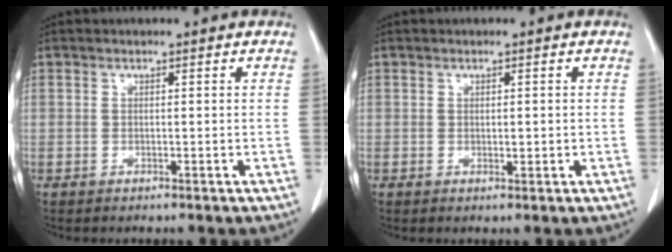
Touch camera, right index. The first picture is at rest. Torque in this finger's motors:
{"motor_torque": [-0.07, 0.03, 0.00, 0.01]}